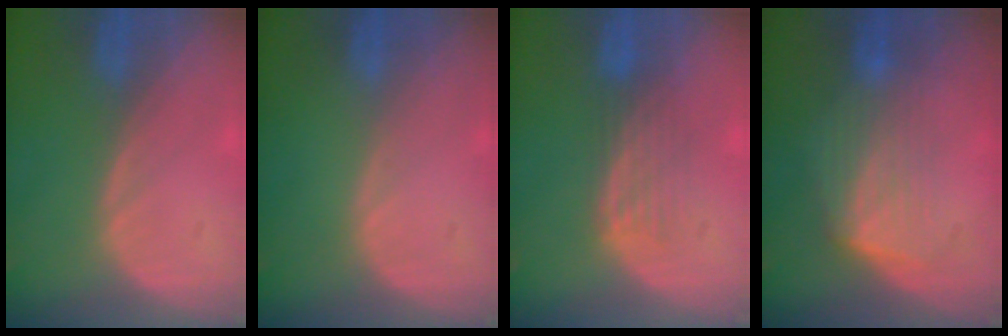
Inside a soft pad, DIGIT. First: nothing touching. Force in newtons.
{"total": 0.0}
{"total": 4.6, "press": 3.8, "slide": 2.6}
{"total": 6.3, "press": 6.0, "slide": 1.9}